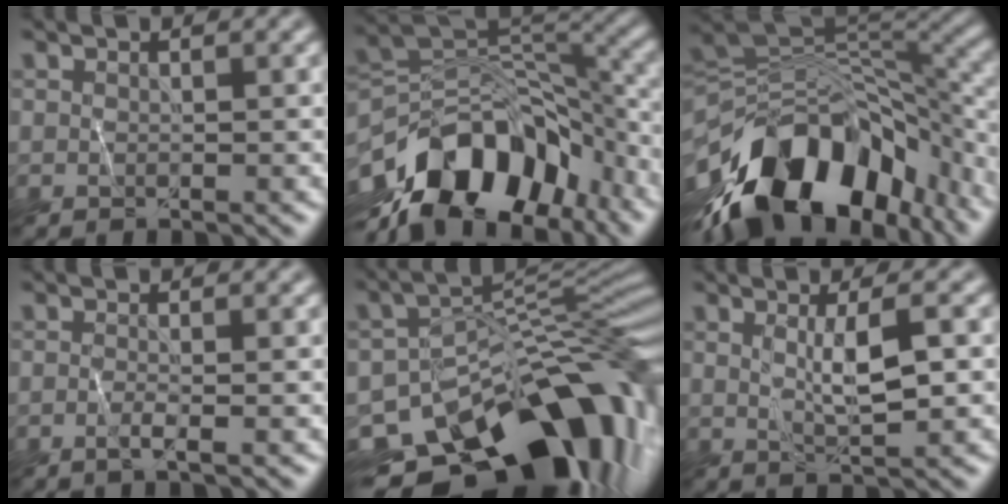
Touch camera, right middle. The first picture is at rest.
{"total": 13.0, "force": [-7.4, 7.6, 7.6], "torque": [-0.118, 0.016, -0.135]}
{"total": 15.4, "force": [-8.2, 8.2, 10.1], "torque": [-0.182, 0.022, -0.136]}
{"total": 1.1, "force": [-0.4, 0.2, 1.0], "torque": [-0.013, 0.008, -0.015]}
{"total": 16.0, "force": [-8.6, 8.8, 10.3], "torque": [-0.157, -0.009, -0.124]}
{"total": 3.2, "force": [0.6, 0.6, 3.1], "torque": [-0.057, 0.001, 0.016]}